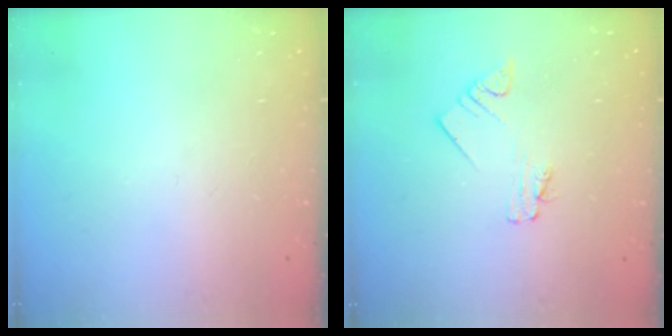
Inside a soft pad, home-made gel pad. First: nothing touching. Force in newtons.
{"total": 2.0, "press": 2.0, "slide": 0.3}